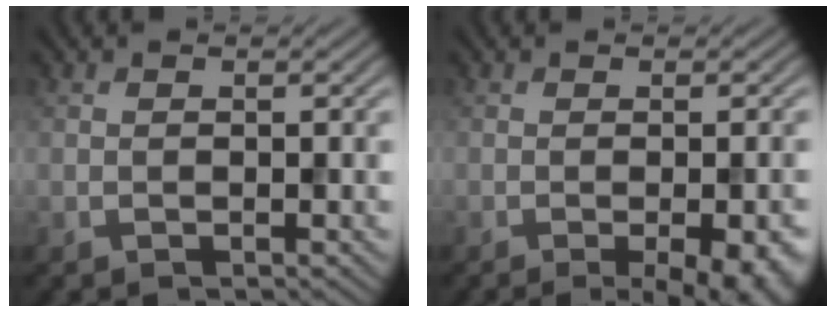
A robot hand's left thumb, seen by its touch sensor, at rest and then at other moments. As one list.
[{"total": 6.4, "force": [-2.6, 1.7, 5.6], "torque": [-0.067, -0.006, -0.024]}]